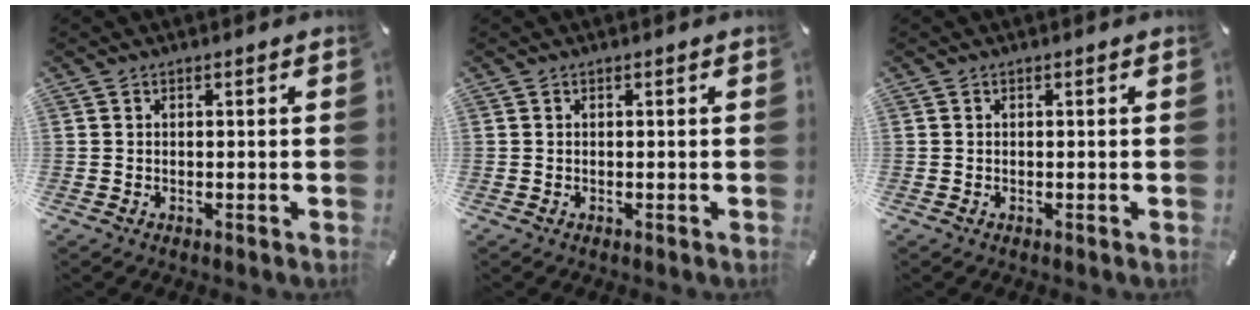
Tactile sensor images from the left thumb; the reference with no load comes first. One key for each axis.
{"total": 0.0}
{"total": 0.0}